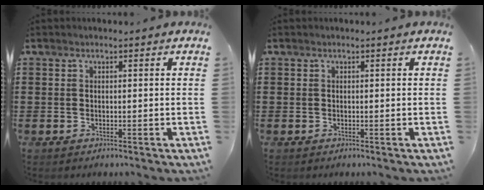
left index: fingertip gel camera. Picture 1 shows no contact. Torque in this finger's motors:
{"motor_torque": [-0.06, -0.03, 0.00, 0.00]}